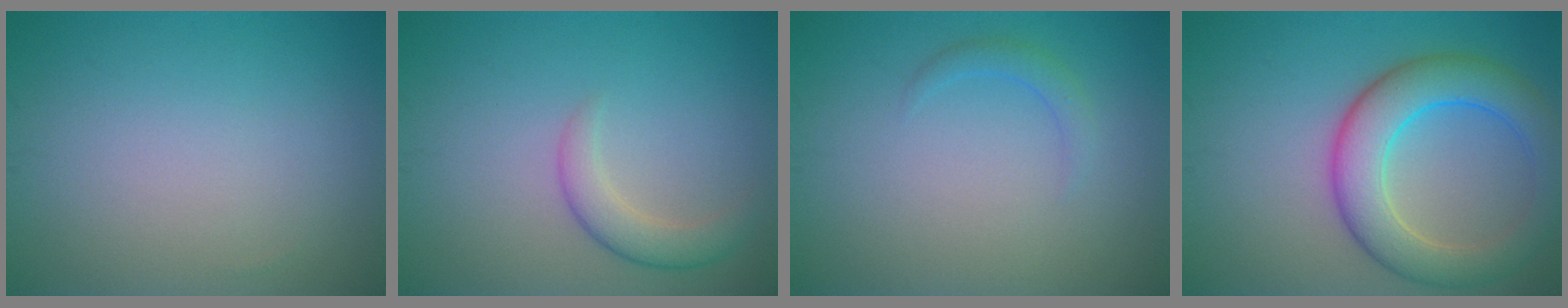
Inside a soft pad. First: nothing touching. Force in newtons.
{"total": 2.6, "press": 2.6, "slide": 0.1}
{"total": 1.3, "press": 1.3, "slide": 0.1}
{"total": 7.1, "press": 7.1, "slide": 0.2}